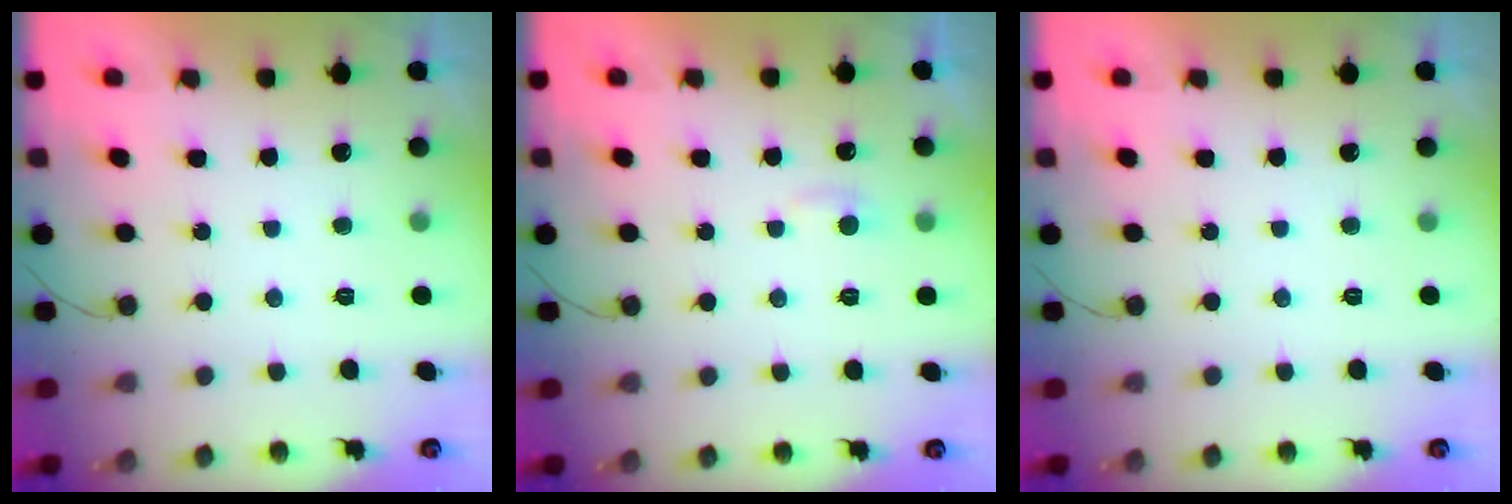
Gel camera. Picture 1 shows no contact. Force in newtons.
{"total": 3.5, "press": 3.5, "slide": 0.4}
{"total": 0.0}